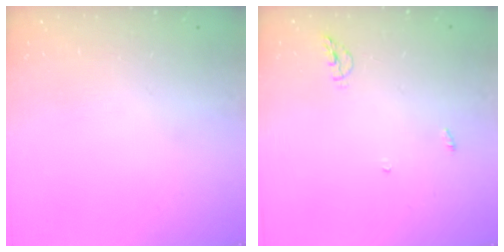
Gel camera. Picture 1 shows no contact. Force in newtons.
{"total": 4.6, "press": 4.5, "slide": 1.0}